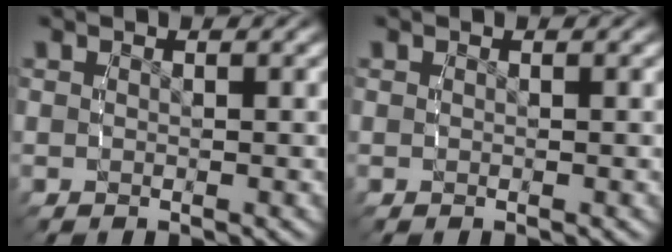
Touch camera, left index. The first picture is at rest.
{"total": 0.0}